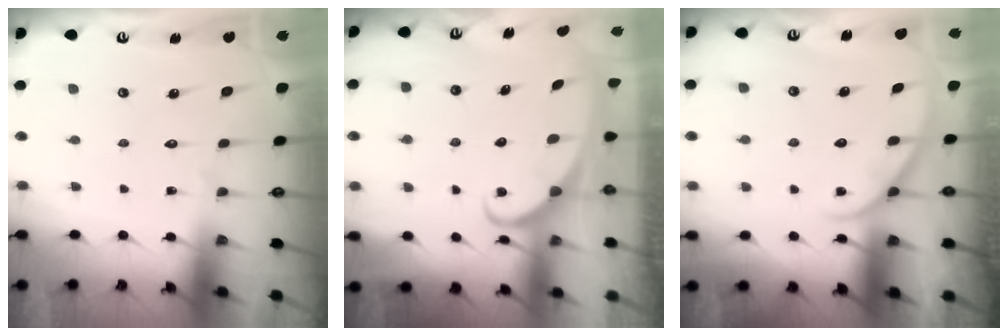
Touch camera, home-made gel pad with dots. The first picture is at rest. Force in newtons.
{"total": 2.3, "press": 2.3, "slide": 0.3}
{"total": 2.7, "press": 2.6, "slide": 0.3}